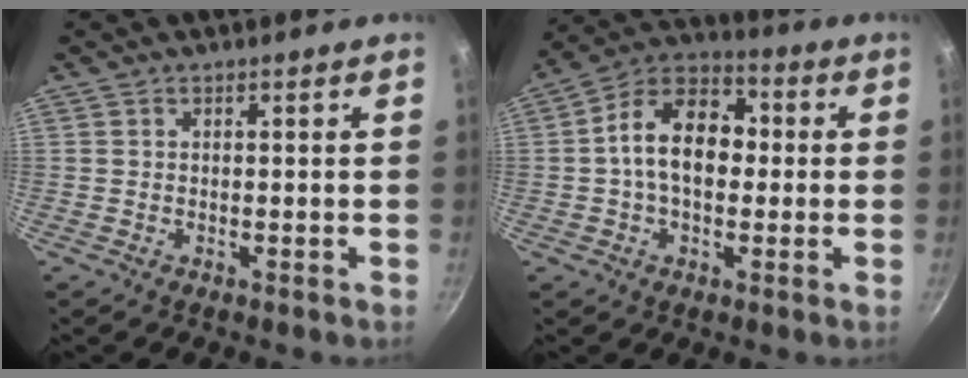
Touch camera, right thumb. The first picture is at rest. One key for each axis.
{"total": 13.8, "fx": 0.4, "fy": 9.2, "fz": 10.3, "tx": -0.135, "ty": 0.035, "tz": -0.014}